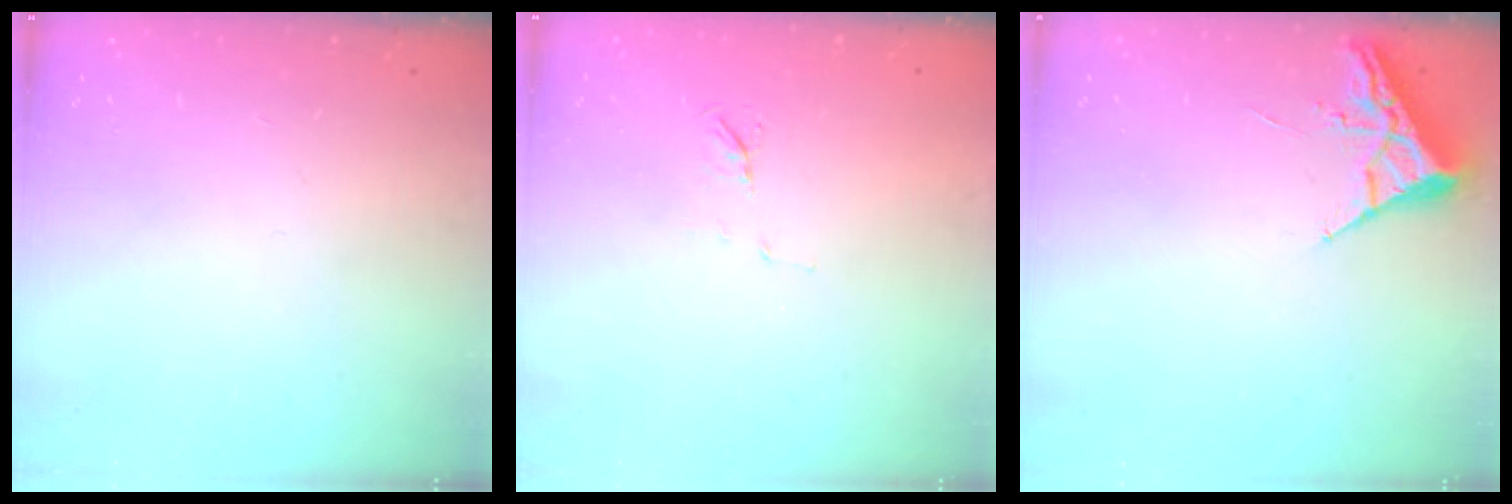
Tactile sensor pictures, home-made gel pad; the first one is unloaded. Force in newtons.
{"total": 4.9, "press": 4.8, "slide": 1.3}
{"total": 3.7, "press": 3.6, "slide": 0.5}